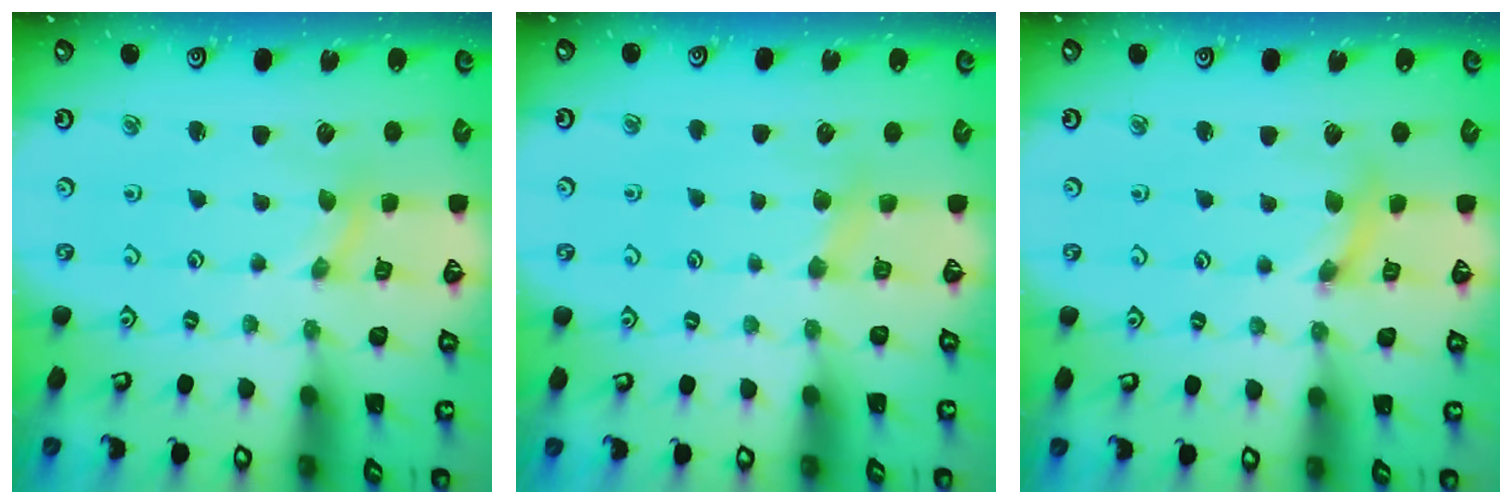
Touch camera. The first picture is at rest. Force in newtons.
{"total": 2.9, "press": 2.9, "slide": 0.5}
{"total": 2.7, "press": 2.7, "slide": 0.2}